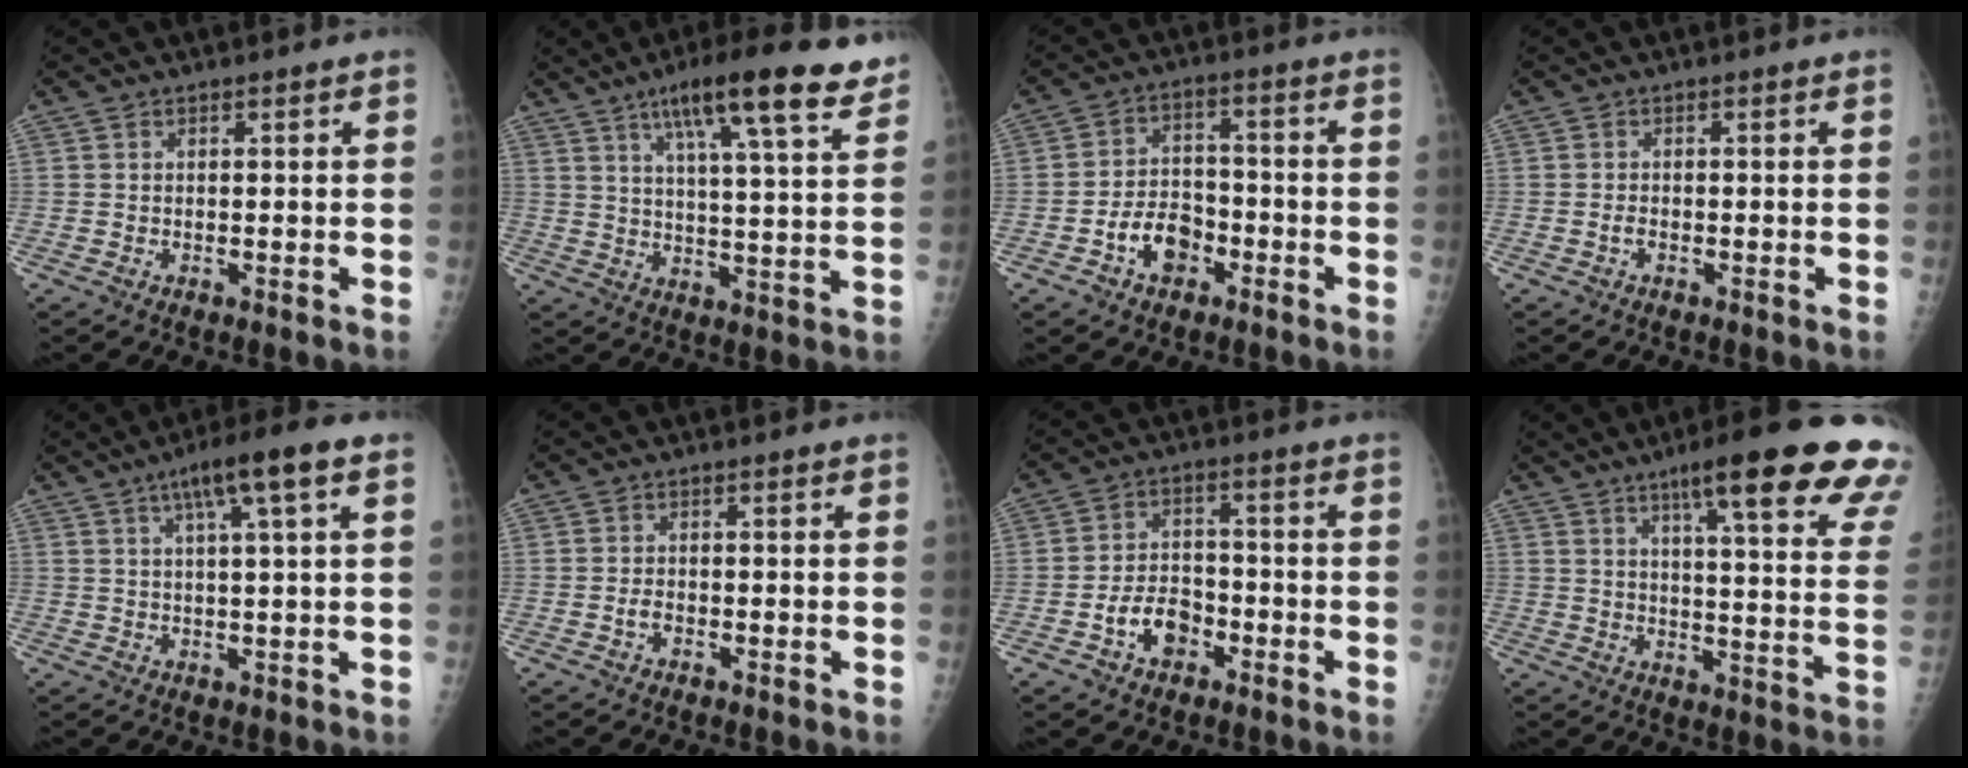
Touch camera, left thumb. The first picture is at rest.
{"total": 16.9, "force": [10.7, 3.0, 12.8], "torque": [-0.173, -0.037, 0.157]}
{"total": 7.7, "force": [-3.7, 5.3, 4.3], "torque": [-0.051, 0.034, -0.064]}
{"total": 1.0, "force": [-0.6, 0.6, 0.6], "torque": [-0.009, 0.004, -0.011]}
{"total": 8.9, "force": [4.1, 0.6, 7.9], "torque": [-0.136, 0.009, 0.064]}
{"total": 1.5, "force": [-0.7, 0.9, 0.9], "torque": [-0.014, 0.006, -0.015]}
{"total": 7.0, "force": [-3.3, 4.8, 3.9], "torque": [-0.050, 0.031, -0.058]}
{"total": 23.8, "force": [15.3, 3.3, 17.9], "torque": [-0.221, -0.056, 0.191]}